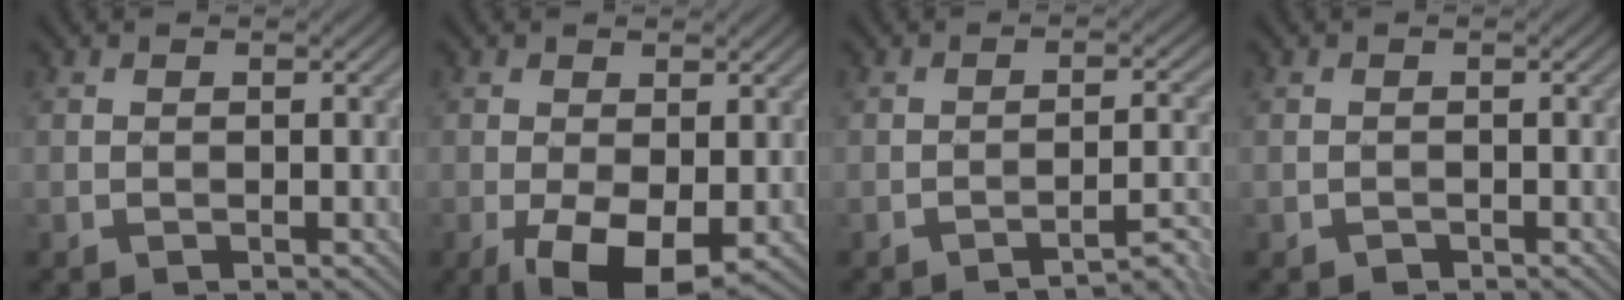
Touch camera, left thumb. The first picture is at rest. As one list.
[{"total": 7.3, "force": [-2.3, 3.7, 5.8], "torque": [-0.121, -0.015, -0.039]}, {"total": 3.6, "force": [-2.9, 0.3, 2.1], "torque": [-0.030, 0.017, -0.048]}, {"total": 0.6, "force": [-0.4, 0.4, 0.1], "torque": [0.002, -0.004, -0.007]}]